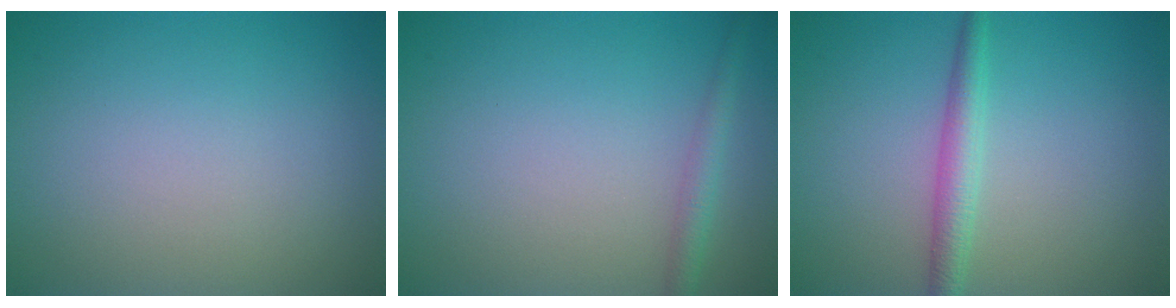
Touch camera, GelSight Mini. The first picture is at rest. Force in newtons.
{"total": 1.8, "press": 1.8, "slide": 0.1}
{"total": 2.4, "press": 2.4, "slide": 0.0}